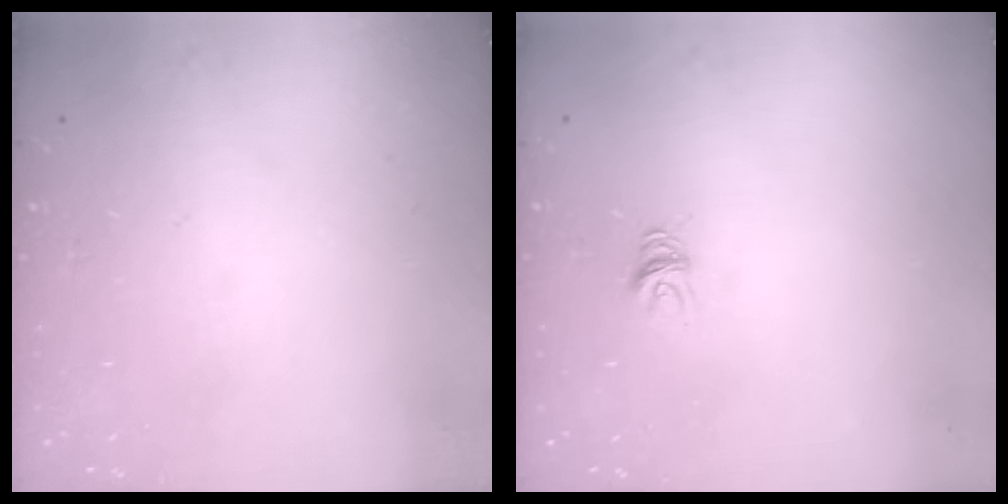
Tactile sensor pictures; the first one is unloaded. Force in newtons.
{"total": 4.7, "press": 4.7, "slide": 0.3}